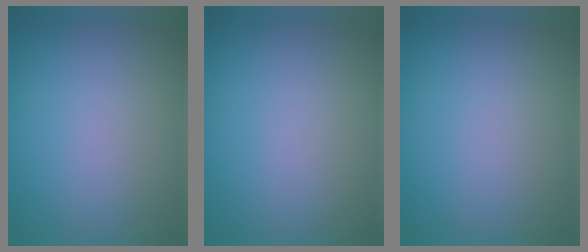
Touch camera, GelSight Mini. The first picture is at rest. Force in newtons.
{"total": 0.0}
{"total": 0.0}